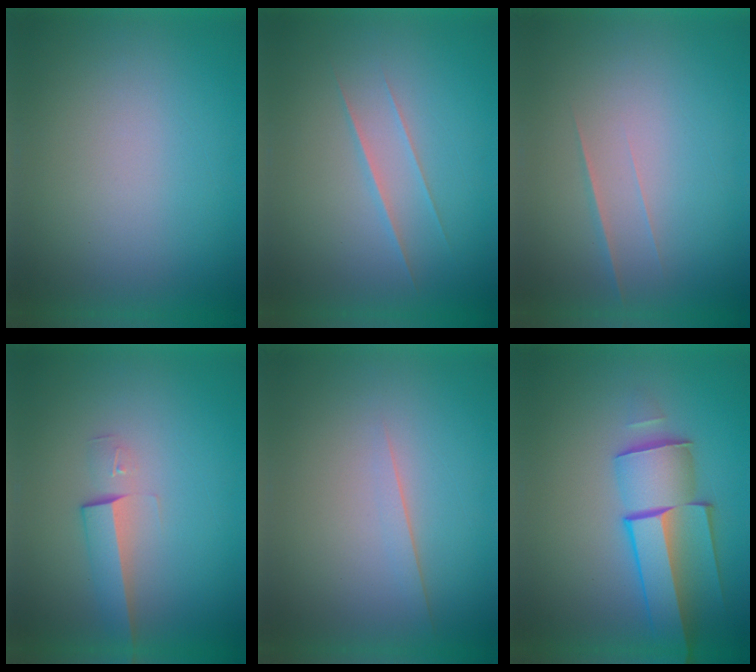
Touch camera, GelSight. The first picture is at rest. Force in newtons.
{"total": 1.6}
{"total": 1.7}
{"total": 2.6}
{"total": 1.4}
{"total": 6.2}